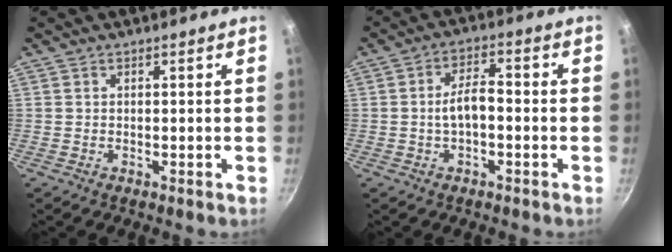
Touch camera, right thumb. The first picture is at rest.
{"total": 5.5, "force": [-0.8, 2.7, 4.7], "torque": [-0.083, 0.023, -0.020]}